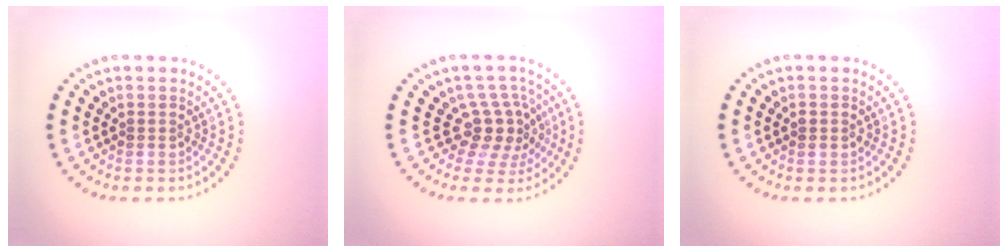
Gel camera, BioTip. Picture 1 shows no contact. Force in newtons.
{"total": 3.6, "press": 2.7, "slide": 2.4}
{"total": 1.0, "press": 1.0, "slide": 0.1}